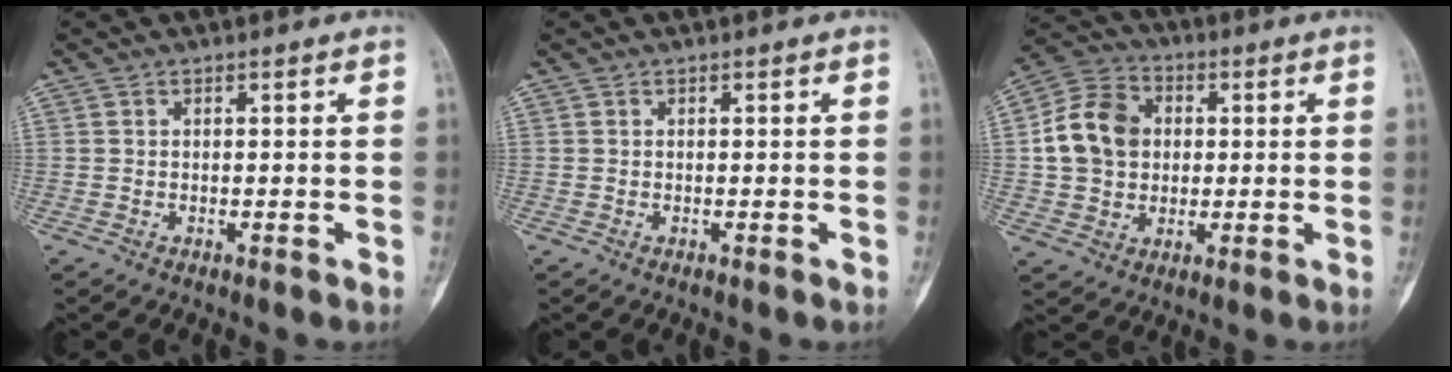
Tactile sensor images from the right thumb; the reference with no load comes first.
{"total": 0.0}
{"total": 12.5, "force": [1.1, 10.2, 7.1], "torque": [-0.109, 0.016, 0.015]}